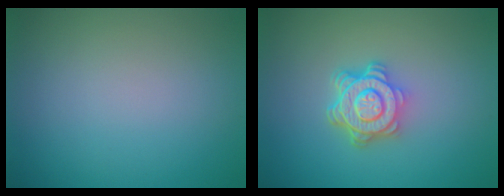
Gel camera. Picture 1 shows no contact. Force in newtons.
{"total": 4.8, "press": 3.7, "slide": 3.1}